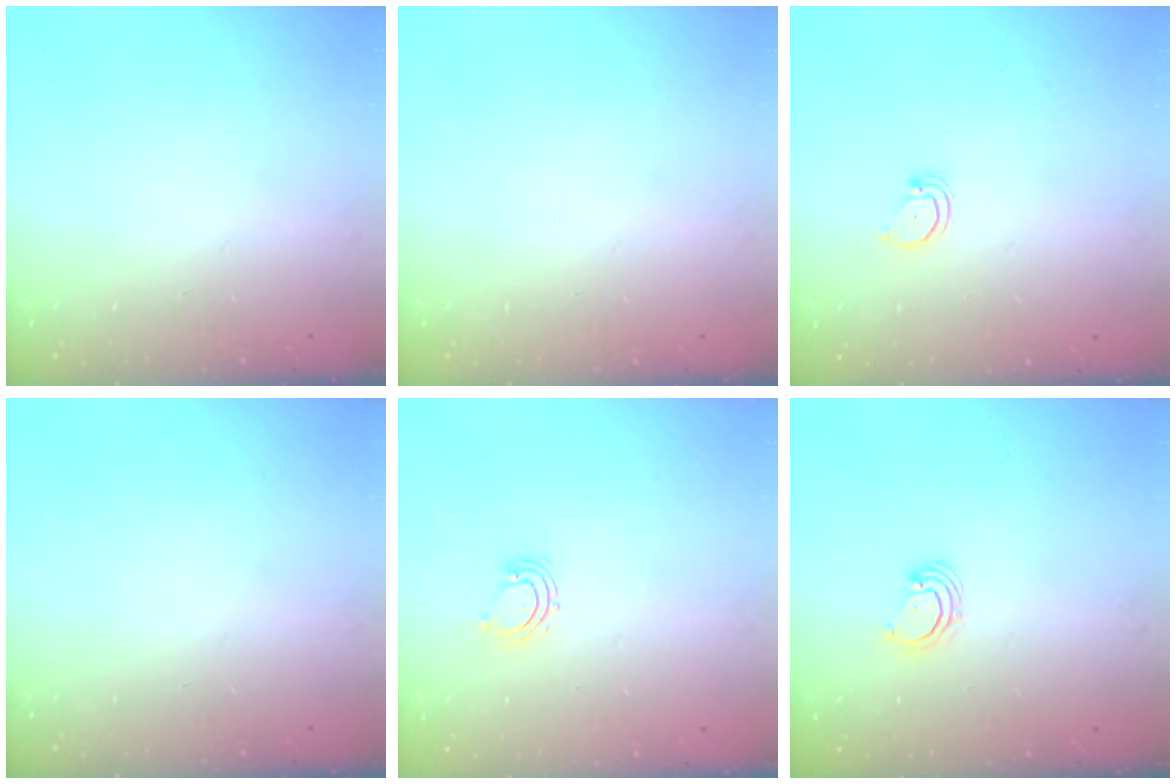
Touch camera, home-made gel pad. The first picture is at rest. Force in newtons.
{"total": 0.0}
{"total": 1.5, "press": 1.5, "slide": 0.2}
{"total": 0.0}
{"total": 2.9, "press": 2.9, "slide": 0.4}
{"total": 2.8, "press": 2.8, "slide": 0.3}